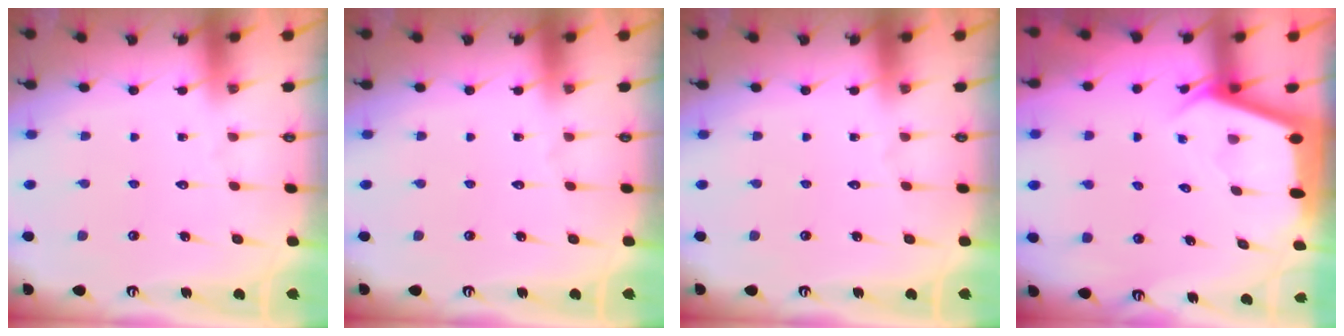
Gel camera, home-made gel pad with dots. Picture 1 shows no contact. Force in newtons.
{"total": 0.0}
{"total": 0.0}
{"total": 2.4, "press": 2.4, "slide": 0.2}